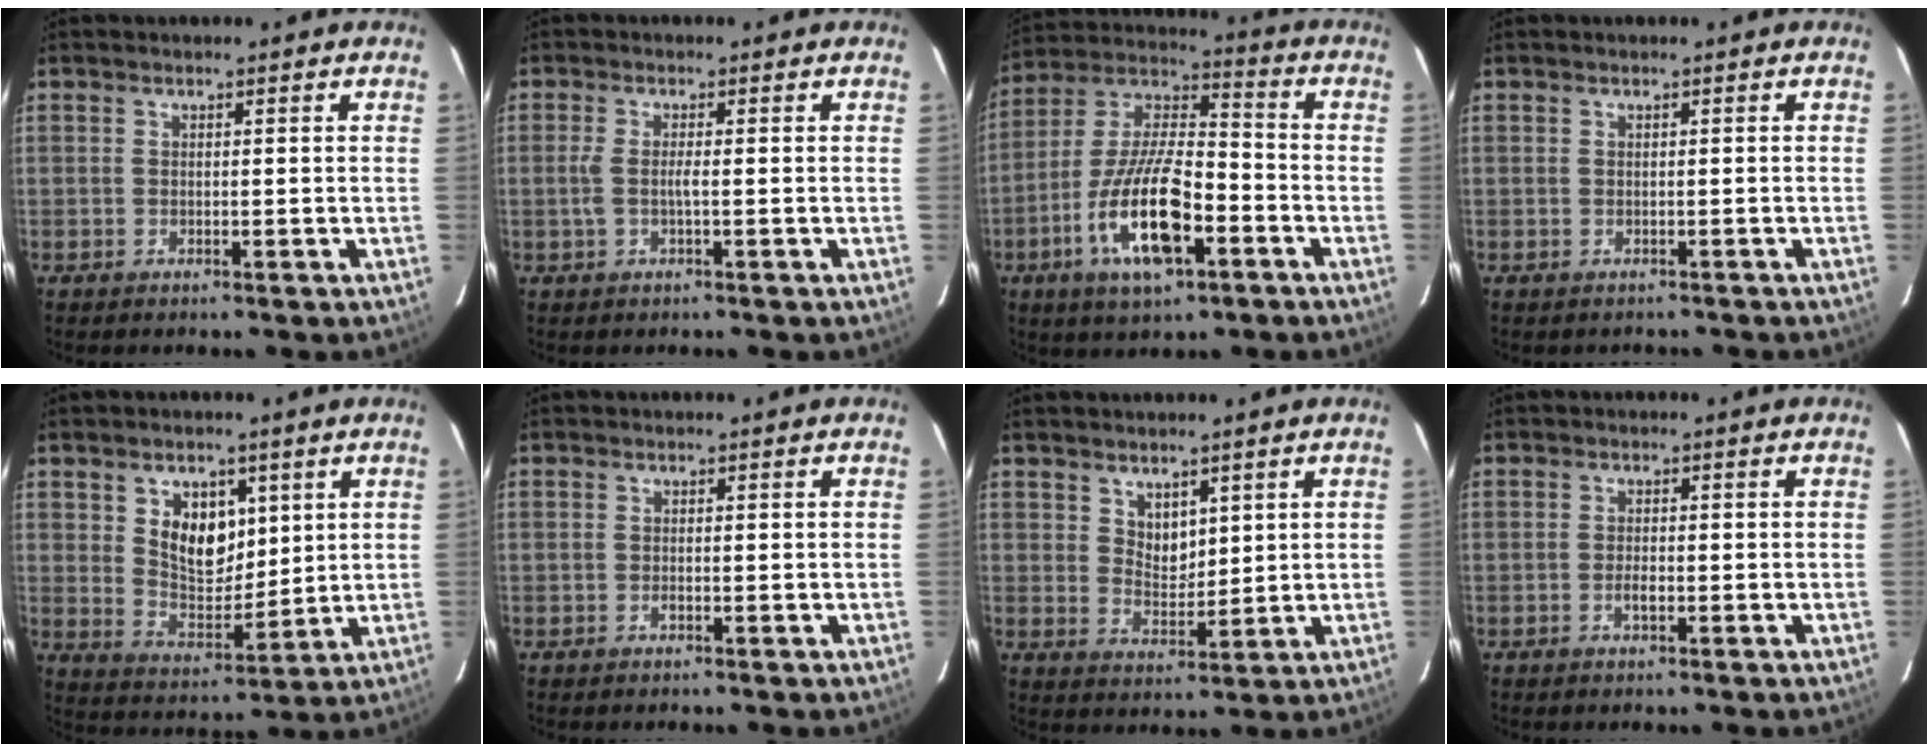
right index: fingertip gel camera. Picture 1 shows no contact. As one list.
[{"total": 2.7, "force": [-0.5, 0.2, 2.6], "torque": [-0.053, 0.000, -0.011]}, {"total": 17.4, "force": [-7.2, 6.2, 14.6], "torque": [-0.303, -0.011, -0.136]}, {"total": 1.2, "force": [-1.1, 0.5, 0.1], "torque": [0.000, 0.006, -0.010]}, {"total": 7.0, "force": [4.3, 4.4, 3.2], "torque": [-0.045, 0.000, 0.088]}, {"total": 0.5, "force": [-0.3, 0.4, 0.3], "torque": [-0.004, 0.000, -0.006]}, {"total": 1.1, "force": [0.6, 0.8, 0.4], "torque": [-0.005, 0.003, 0.012]}, {"total": 1.7, "force": [-0.7, 0.6, 1.4], "torque": [-0.027, 0.001, -0.013]}]